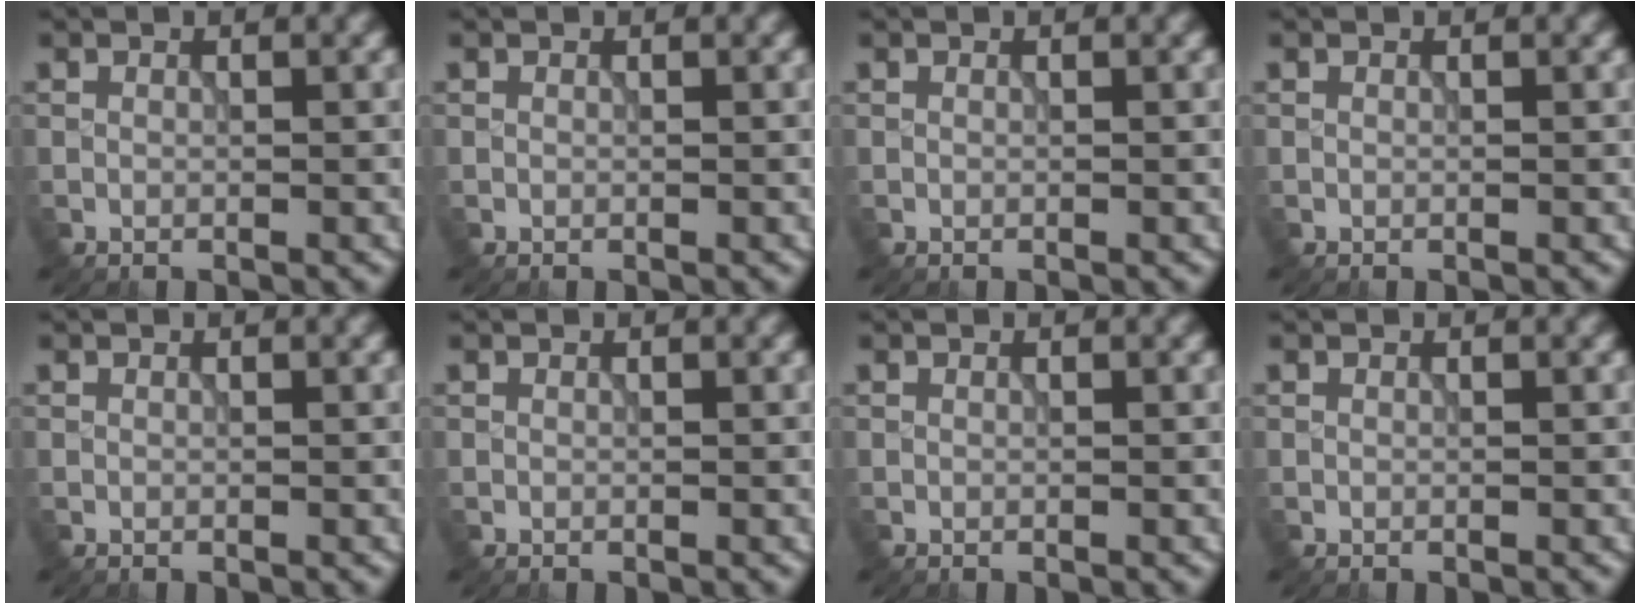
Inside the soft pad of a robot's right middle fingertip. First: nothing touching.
{"total": 0.0}
{"total": 0.0}
{"total": 0.0}
{"total": 0.0}
{"total": 0.0}
{"total": 0.0}
{"total": 0.0}